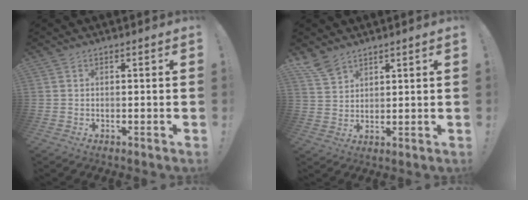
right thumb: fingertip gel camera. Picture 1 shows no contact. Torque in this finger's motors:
{"motor_torque": [-0.33, 0.55, 0.68, 0.58, 0.00]}